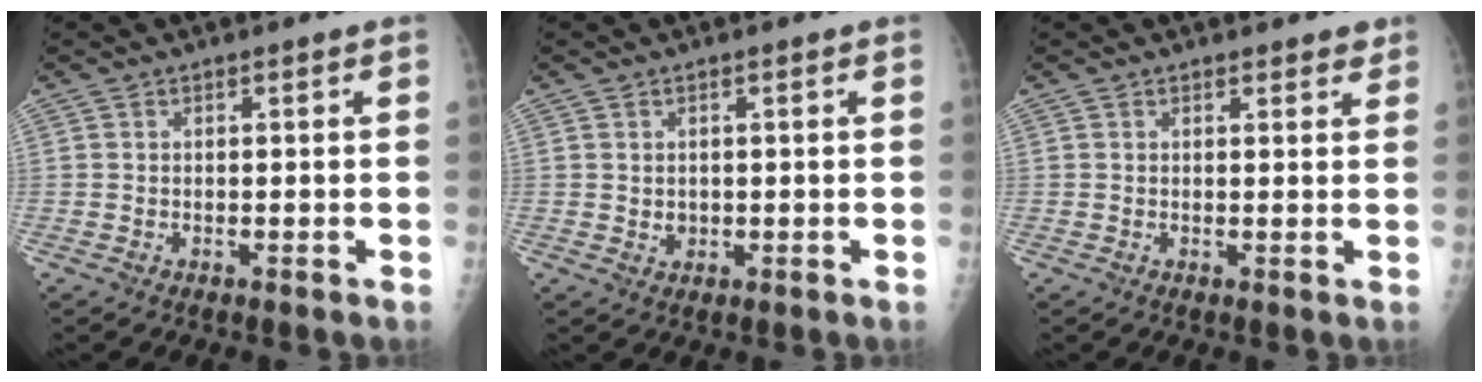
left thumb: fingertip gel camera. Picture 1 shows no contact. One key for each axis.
{"total": 1.7, "fx": 0.2, "fy": 1.5, "fz": 0.9, "tx": -0.008, "ty": -0.002, "tz": 0.008}
{"total": 1.9, "fx": 1.6, "fy": 0.7, "fz": 0.8, "tx": 0.003, "ty": -0.007, "tz": 0.016}